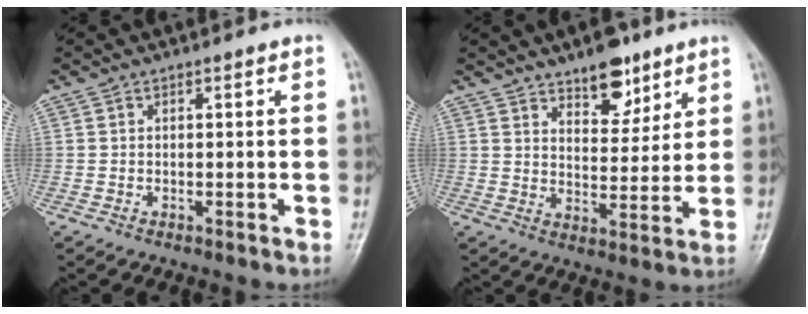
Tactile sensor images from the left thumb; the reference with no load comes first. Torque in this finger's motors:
{"motor_torque": [0.16, 0.18, -0.26, -0.31, 0.09]}